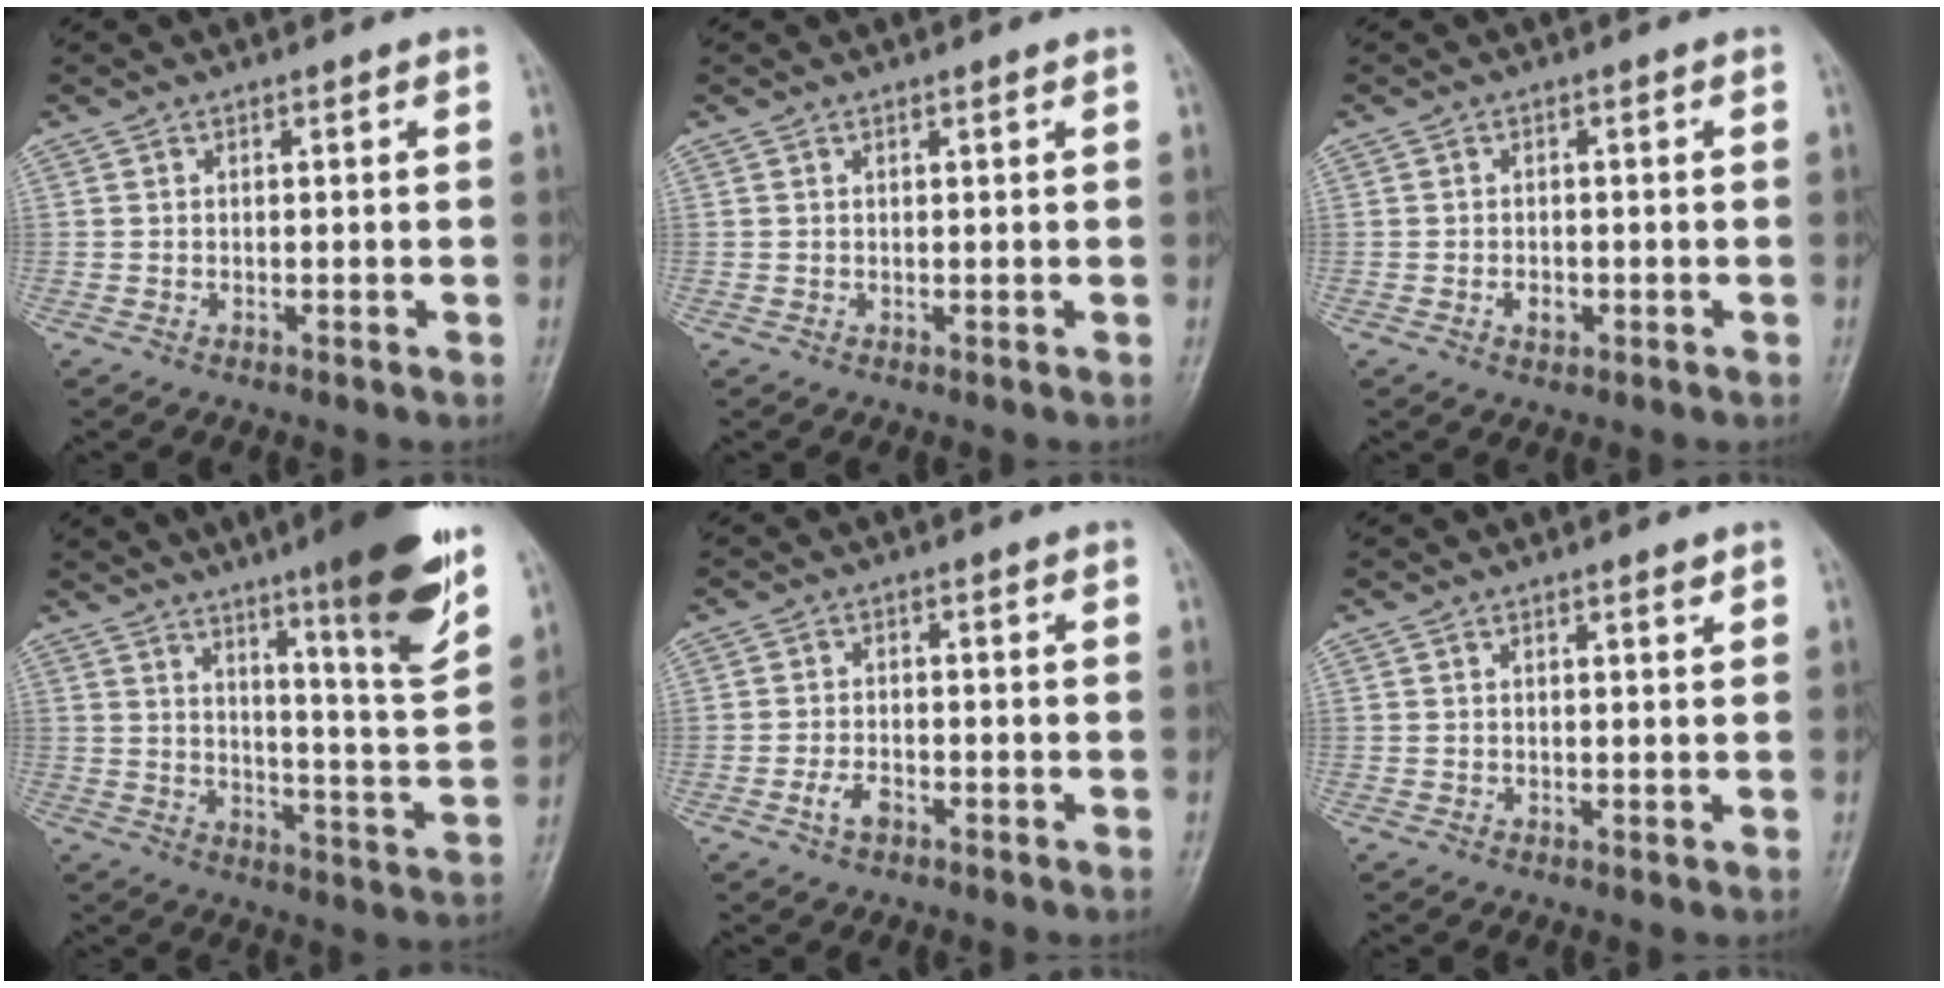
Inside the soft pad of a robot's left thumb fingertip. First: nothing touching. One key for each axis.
{"total": 0.6, "fx": 0.4, "fy": -0.1, "fz": 0.5, "tx": -0.012, "ty": -0.002, "tz": 0.008}
{"total": 1.9, "fx": -0.6, "fy": 1.3, "fz": 1.3, "tx": -0.014, "ty": 0.002, "tz": -0.008}
{"total": 18.0, "fx": 11.0, "fy": 1.4, "fz": 14.1, "tx": -0.181, "ty": -0.062, "tz": 0.163}
{"total": 2.9, "fx": -1.5, "fy": 1.5, "fz": 1.9, "tx": -0.041, "ty": 0.010, "tz": -0.028}
{"total": 1.2, "fx": 0.8, "fy": 0.1, "fz": 0.8, "tx": -0.012, "ty": -0.005, "tz": 0.013}